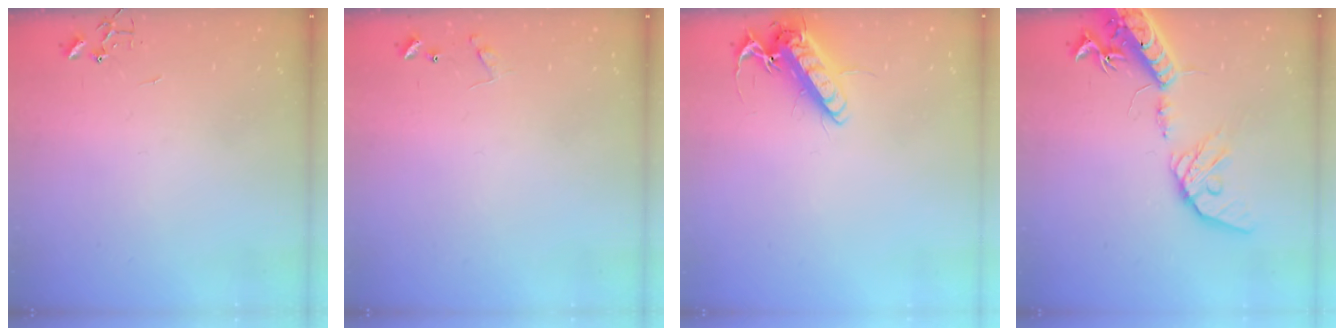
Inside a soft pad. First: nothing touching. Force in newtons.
{"total": 7.7, "press": 7.7, "slide": 0.3}
{"total": 13.5, "press": 13.3, "slide": 2.1}
{"total": 18.0, "press": 17.7, "slide": 3.3}